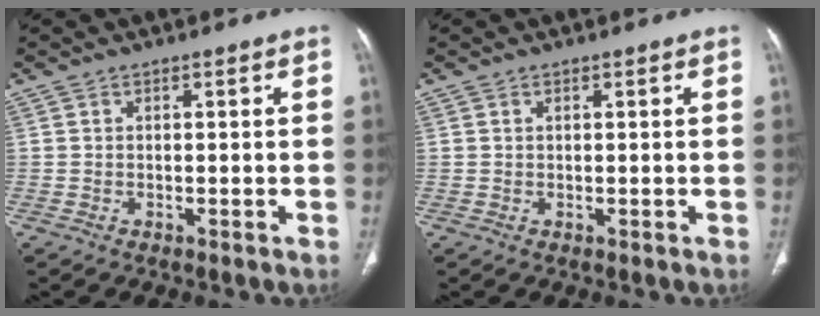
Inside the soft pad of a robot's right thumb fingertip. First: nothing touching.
{"total": 0.0}